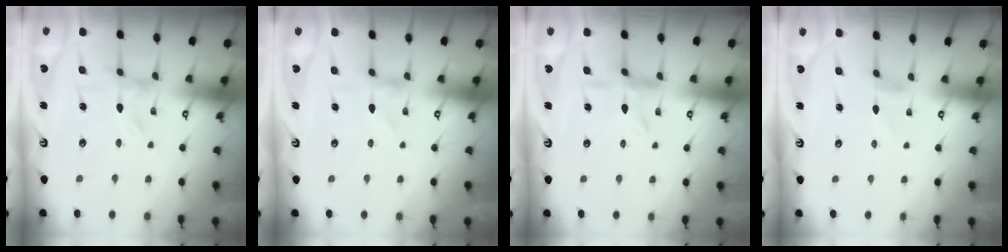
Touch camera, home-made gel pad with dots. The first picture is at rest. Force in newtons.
{"total": 0.0}
{"total": 5.4, "press": 5.4, "slide": 0.5}
{"total": 0.5, "press": 0.5, "slide": 0.1}